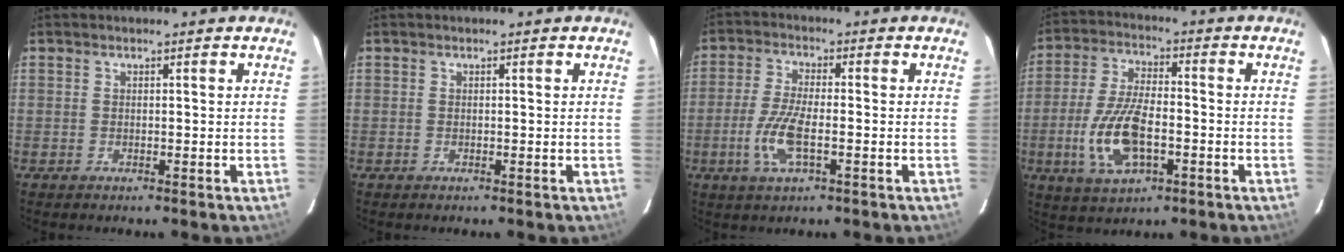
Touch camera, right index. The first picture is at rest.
{"total": 0.0}
{"total": 7.6, "force": [-2.3, 2.3, 6.8], "torque": [-0.149, -0.004, -0.048]}
{"total": 12.7, "force": [-3.5, 5.6, 10.8], "torque": [-0.230, -0.004, -0.063]}